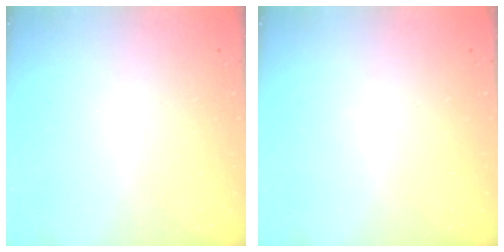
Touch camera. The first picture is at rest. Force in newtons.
{"total": 0.0}